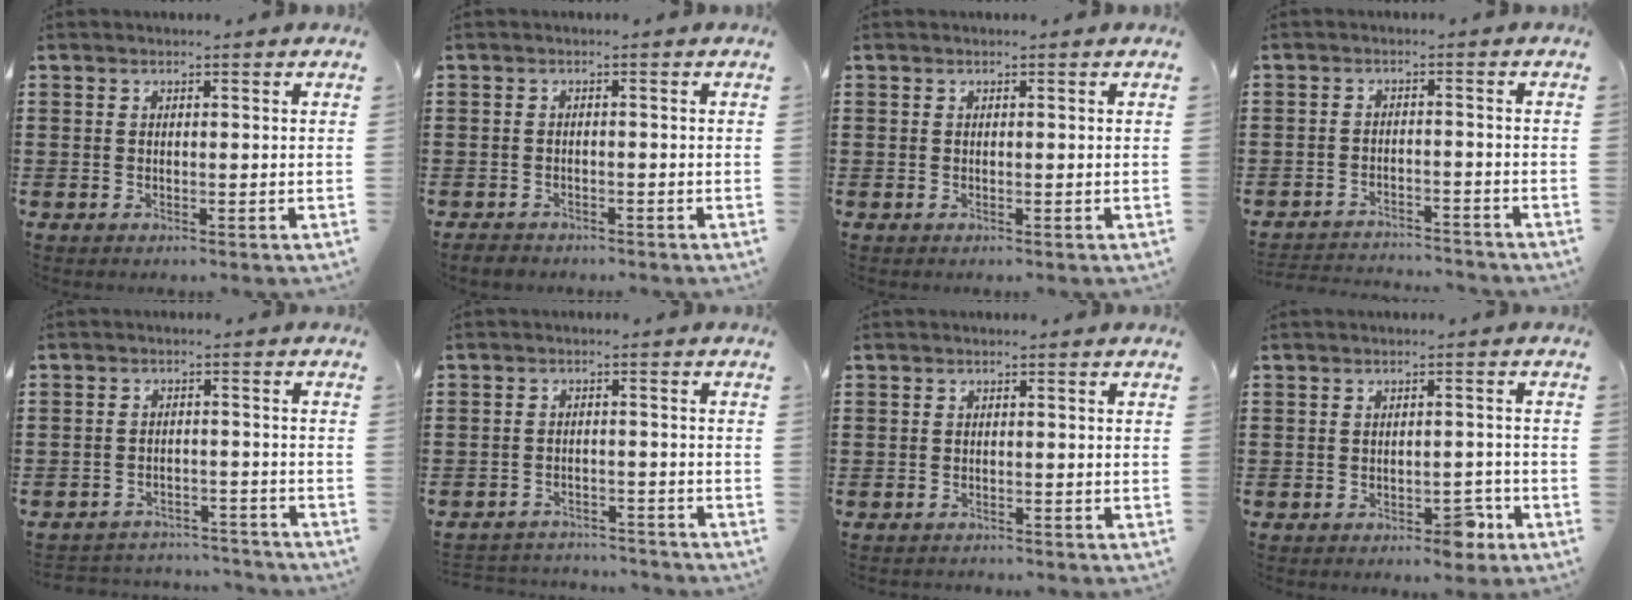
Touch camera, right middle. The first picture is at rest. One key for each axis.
{"total": 1.3, "fx": -1.2, "fy": 0.4, "fz": 0.1, "tx": -0.007, "ty": 0.000, "tz": -0.026}
{"total": 0.0}
{"total": 3.0, "fx": -3.0, "fy": 0.3, "fz": -0.1, "tx": -0.006, "ty": -0.001, "tz": -0.063}
{"total": 3.5, "fx": -3.4, "fy": 0.5, "fz": -0.4, "tx": -0.001, "ty": 0.000, "tz": -0.076}
{"total": 3.2, "fx": -3.1, "fy": 0.5, "fz": -0.4, "tx": -0.003, "ty": -0.001, "tz": -0.069}
{"total": 0.8, "fx": -0.8, "fy": 0.3, "fz": -0.2, "tx": 0.001, "ty": 0.003, "tz": -0.018}
{"total": 3.4, "fx": -2.5, "fy": 1.4, "fz": 2.0, "tx": -0.029, "ty": 0.008, "tz": -0.047}